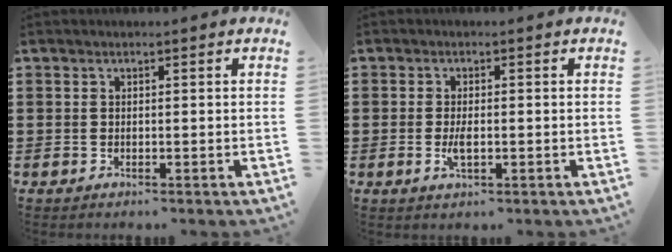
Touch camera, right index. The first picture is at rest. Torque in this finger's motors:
{"motor_torque": [1.63, 0.50, 0.49, 0.10]}